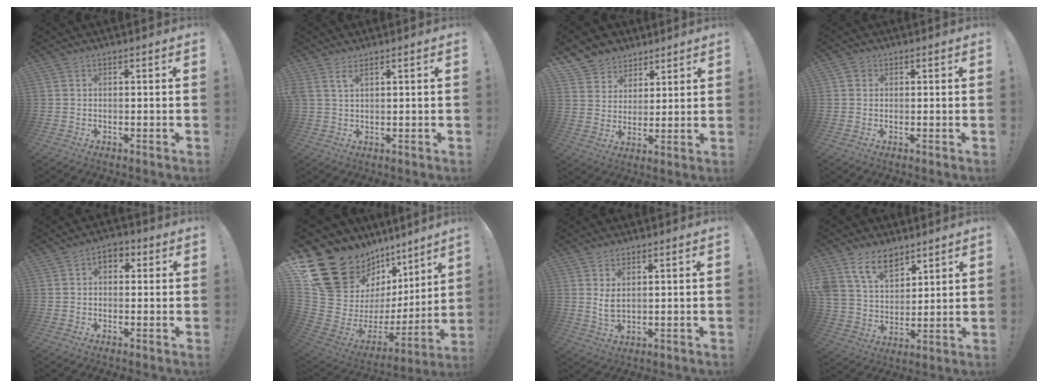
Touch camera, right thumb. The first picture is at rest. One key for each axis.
{"total": 2.5, "fx": 1.5, "fy": 0.6, "fz": 1.9, "tx": -0.039, "ty": -0.003, "tz": 0.027}
{"total": 7.7, "fx": 5.2, "fy": 5.7, "fz": 0.4, "tx": -0.016, "ty": -0.041, "tz": 0.106}
{"total": 1.7, "fx": 0.6, "fy": 1.5, "fz": 0.4, "tx": -0.001, "ty": 0.000, "tz": 0.009}
{"total": 4.5, "fx": 0.9, "fy": 3.4, "fz": 2.9, "tx": -0.034, "ty": 0.005, "tz": 0.014}
{"total": 23.3, "fx": 11.8, "fy": 13.9, "fz": 14.6, "tx": -0.208, "ty": -0.133, "tz": 0.281}
{"total": 4.4, "fx": 1.8, "fy": 2.0, "fz": 3.5, "tx": -0.059, "ty": -0.016, "tz": 0.030}
{"total": 12.5, "fx": 8.3, "fy": 7.5, "fz": 5.5, "tx": -0.112, "ty": -0.038, "tz": 0.162}